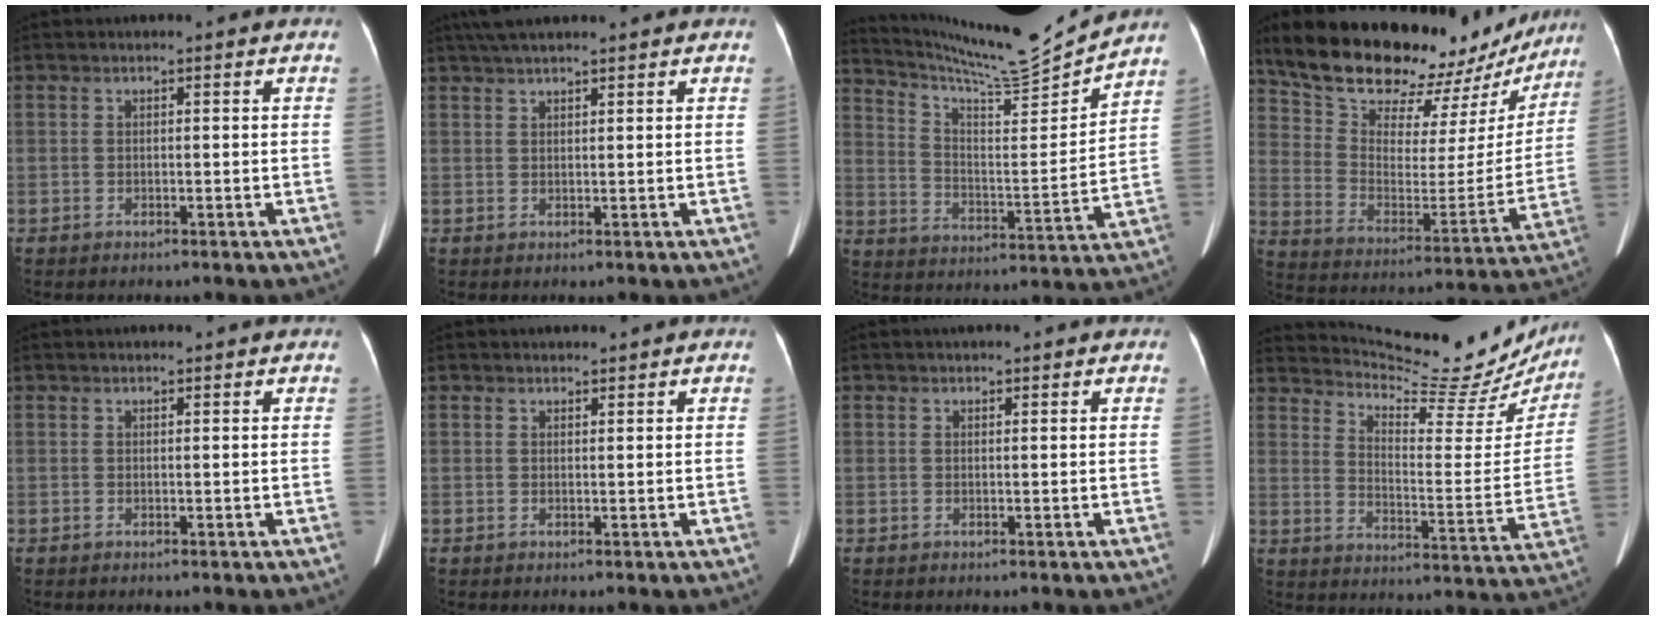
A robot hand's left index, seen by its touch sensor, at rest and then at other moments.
{"total": 7.5, "force": [6.3, 0.5, 4.0], "torque": [-0.060, 0.027, 0.094]}
{"total": 15.1, "force": [14.5, -1.8, 3.7], "torque": [-0.078, -0.046, 0.236]}
{"total": 27.2, "force": [23.4, 9.4, 10.0], "torque": [-0.159, -0.032, 0.329]}
{"total": 3.1, "force": [2.9, 0.4, 1.1], "torque": [-0.013, 0.015, 0.031]}
{"total": 2.1, "force": [2.0, 0.5, 0.4], "torque": [-0.004, 0.007, 0.026]}
{"total": 3.8, "force": [3.2, 0.9, 1.8], "torque": [-0.019, 0.014, 0.037]}
{"total": 21.4, "force": [20.3, 3.8, 5.7], "torque": [-0.079, -0.070, 0.260]}